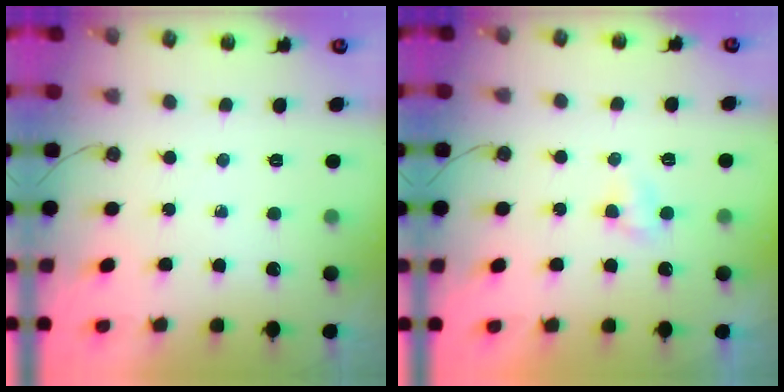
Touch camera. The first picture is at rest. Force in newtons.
{"total": 3.6, "press": 3.6, "slide": 0.5}